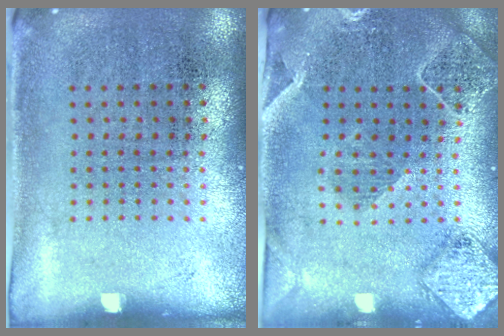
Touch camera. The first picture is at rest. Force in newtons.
{"total": 2.3, "press": 2.1, "slide": 0.9}